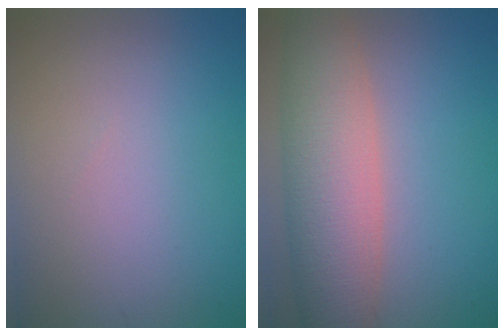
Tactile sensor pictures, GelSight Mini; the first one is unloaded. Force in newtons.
{"total": 8.1, "press": 8.1, "slide": 0.7}